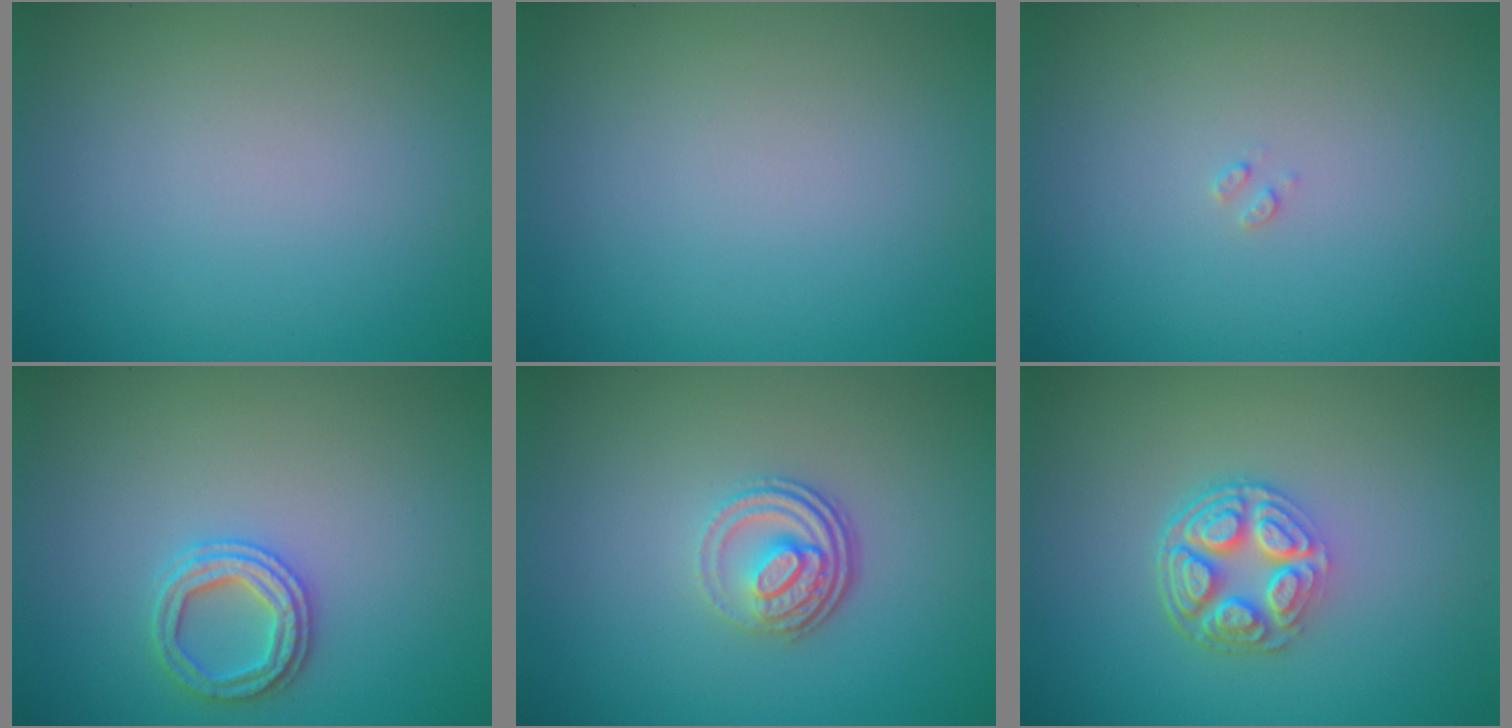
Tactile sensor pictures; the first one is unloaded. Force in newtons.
{"total": 0.0}
{"total": 0.6, "press": 0.6, "slide": 0.2}
{"total": 2.4, "press": 2.4, "slide": 0.1}
{"total": 3.6, "press": 2.6, "slide": 2.6}
{"total": 4.9, "press": 3.6, "slide": 3.3}